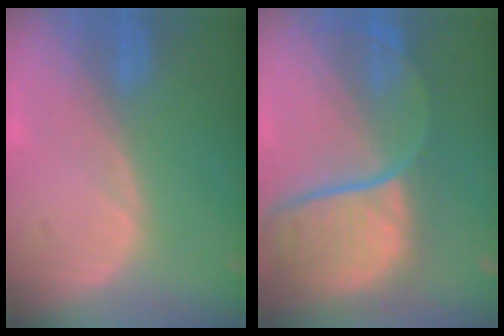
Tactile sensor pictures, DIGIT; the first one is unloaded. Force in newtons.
{"total": 12.1, "press": 9.8, "slide": 7.1}